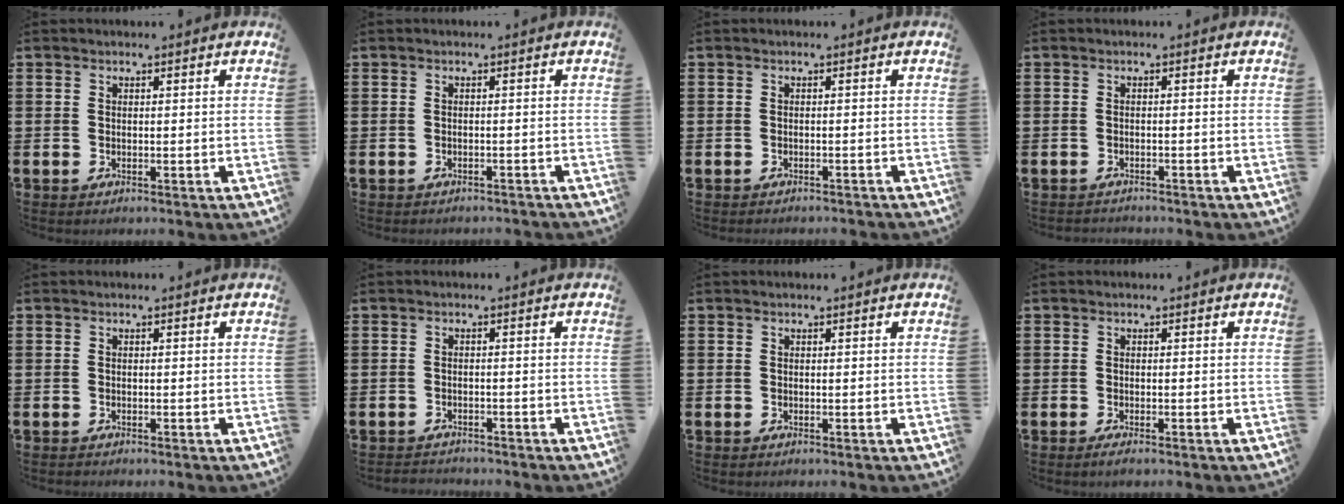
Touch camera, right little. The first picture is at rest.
{"total": 0.6, "force": [-0.6, 0.0, 0.0], "torque": [-0.002, -0.002, -0.013]}
{"total": 0.6, "force": [-0.6, -0.1, 0.0], "torque": [0.001, -0.001, -0.012]}
{"total": 0.7, "force": [-0.7, 0.1, -0.1], "torque": [-0.002, 0.000, -0.016]}
{"total": 0.0}
{"total": 0.8, "force": [-0.7, 0.0, -0.2], "torque": [0.002, 0.005, -0.017]}
{"total": 0.0}
{"total": 0.8, "force": [-0.4, 0.1, 0.7], "torque": [-0.004, -0.006, -0.010]}